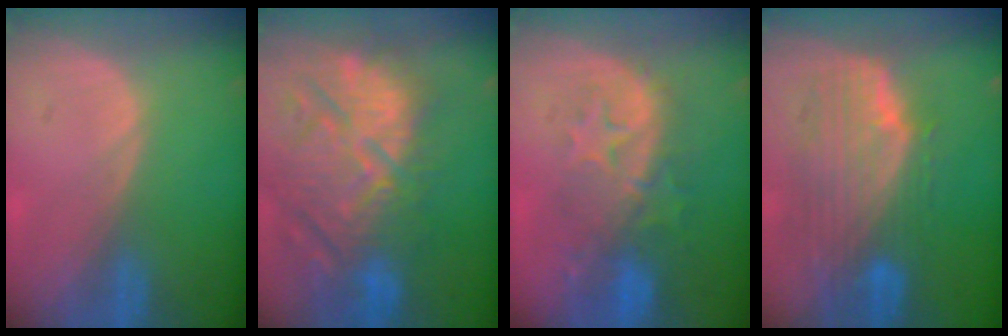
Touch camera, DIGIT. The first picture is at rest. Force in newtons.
{"total": 13.7, "press": 12.5, "slide": 5.5}
{"total": 9.4, "press": 8.7, "slide": 3.7}
{"total": 10.0, "press": 8.9, "slide": 4.5}